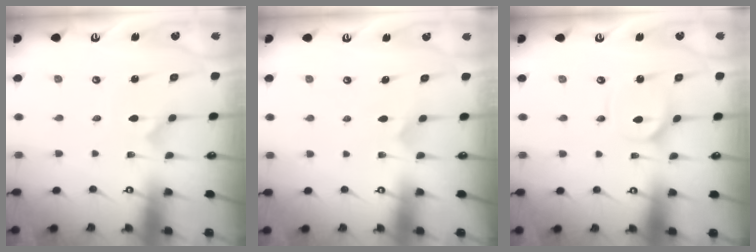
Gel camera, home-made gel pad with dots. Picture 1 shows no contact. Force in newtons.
{"total": 3.6, "press": 3.5, "slide": 0.3}
{"total": 2.5, "press": 2.5, "slide": 0.2}